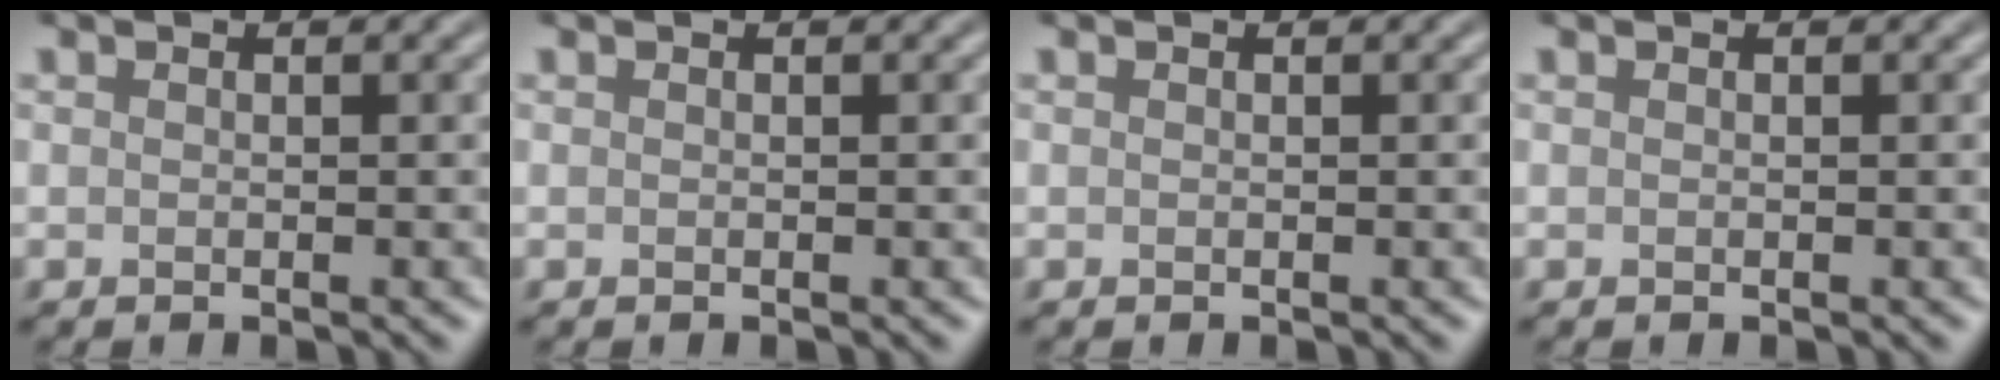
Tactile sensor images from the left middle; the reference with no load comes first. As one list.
[{"total": 0.0}, {"total": 0.0}, {"total": 0.0}]